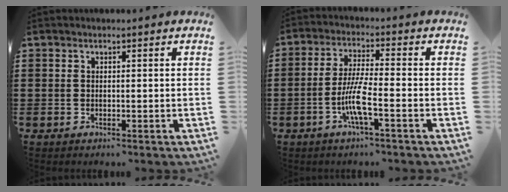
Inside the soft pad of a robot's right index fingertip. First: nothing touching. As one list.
[{"total": 6.6, "force": [-2.6, 0.6, 6.0], "torque": [-0.136, -0.016, -0.057]}]